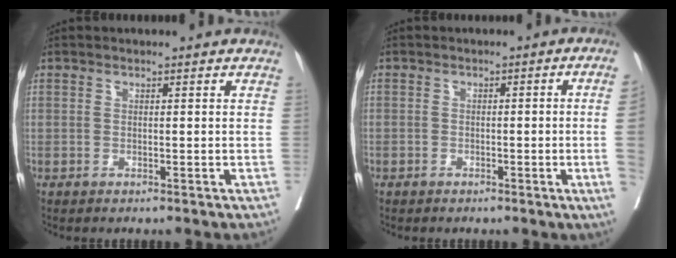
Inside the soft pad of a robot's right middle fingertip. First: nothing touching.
{"total": 4.2, "force": [-1.0, -0.8, 4.0], "torque": [-0.048, 0.000, -0.013]}